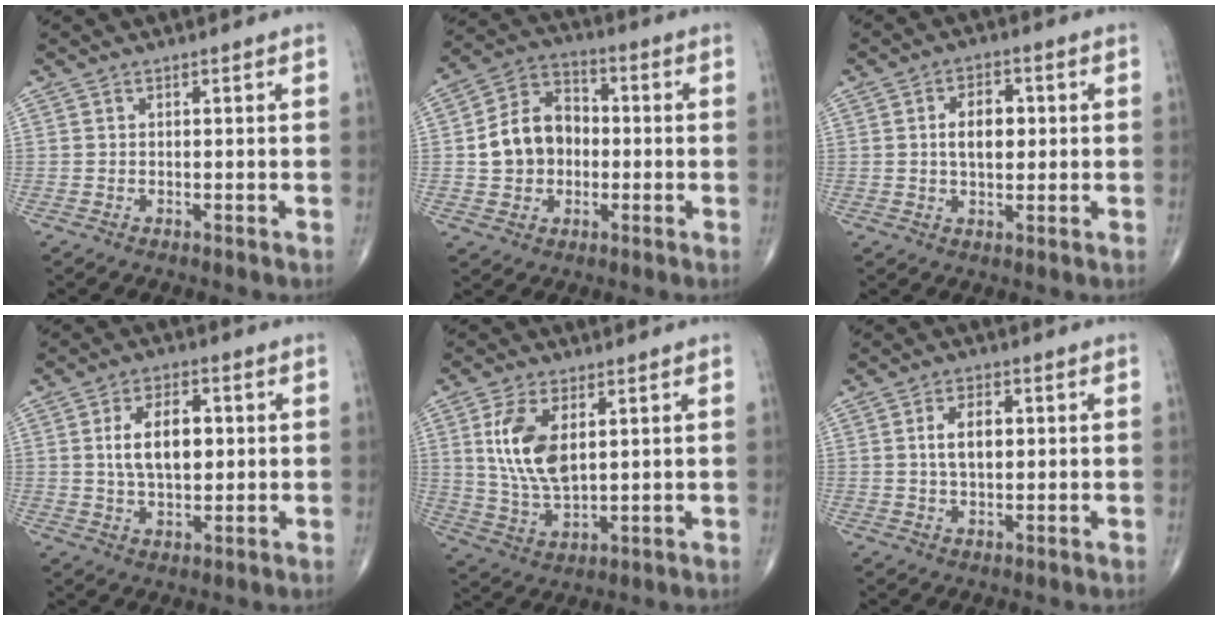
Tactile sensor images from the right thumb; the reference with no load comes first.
{"total": 11.9, "force": [-0.6, 9.5, 7.2], "torque": [-0.100, 0.029, -0.017]}
{"total": 6.5, "force": [0.8, 3.9, 5.2], "torque": [-0.069, 0.005, 0.009]}
{"total": 9.7, "force": [1.4, 5.6, 7.9], "torque": [-0.121, 0.001, 0.027]}
{"total": 11.6, "force": [3.1, 6.1, 9.4], "torque": [-0.179, -0.016, 0.068]}
{"total": 5.7, "force": [0.9, 3.2, 4.6], "torque": [-0.074, 0.002, 0.014]}